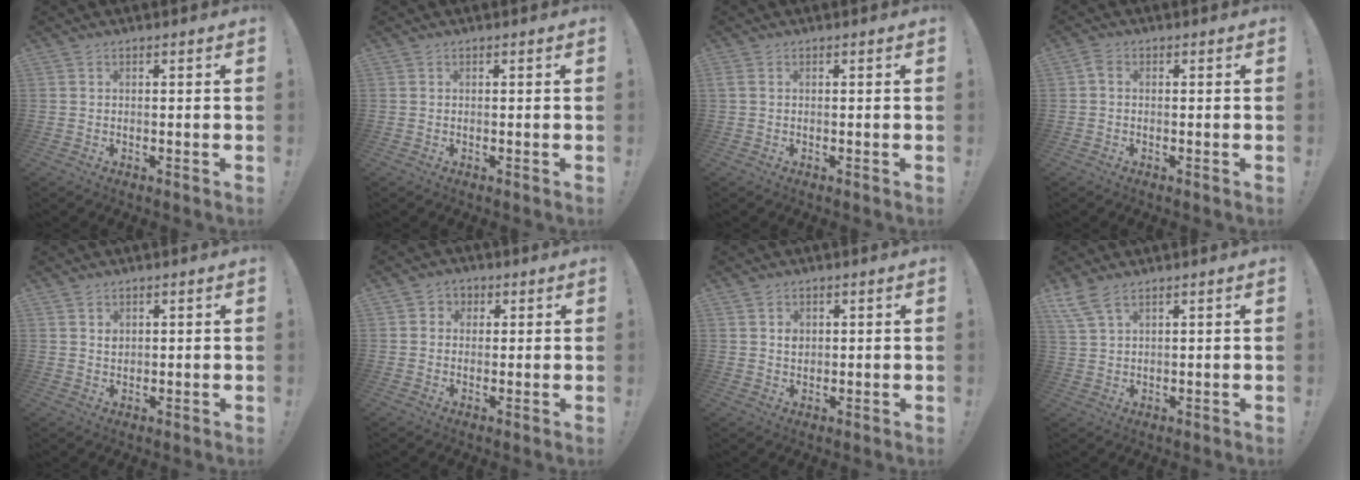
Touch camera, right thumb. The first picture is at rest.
{"total": 0.0}
{"total": 1.0, "force": [0.2, 0.2, 0.9], "torque": [-0.017, -0.001, 0.006]}
{"total": 1.4, "force": [0.0, 1.0, 1.0], "torque": [-0.020, 0.005, -0.001]}
{"total": 1.7, "force": [1.2, 1.1, 0.6], "torque": [0.001, -0.010, 0.019]}
{"total": 2.2, "force": [0.0, 2.0, 1.0], "torque": [-0.010, 0.004, 0.000]}
{"total": 2.1, "force": [0.9, 1.7, 0.7], "torque": [0.006, -0.008, 0.012]}
{"total": 5.7, "force": [4.1, 1.7, 3.6], "torque": [-0.076, -0.013, 0.079]}